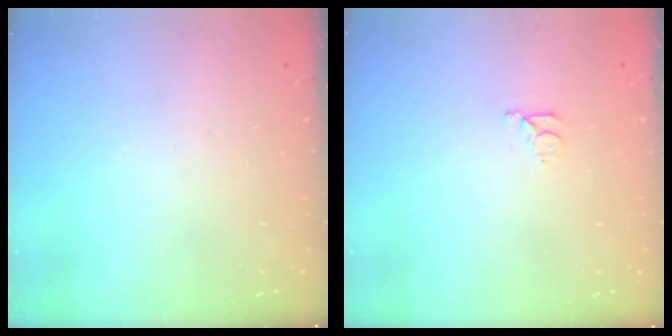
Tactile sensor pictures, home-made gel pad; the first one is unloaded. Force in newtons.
{"total": 4.0, "press": 4.0, "slide": 0.4}